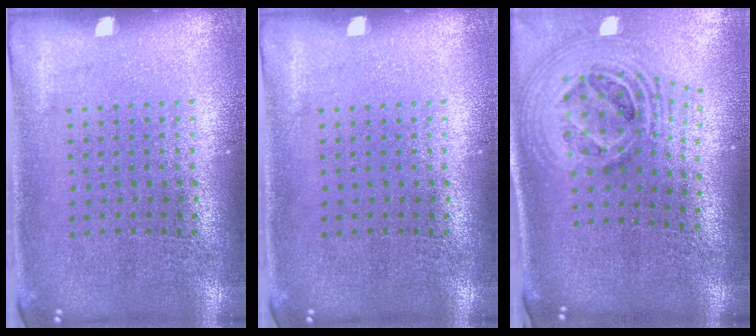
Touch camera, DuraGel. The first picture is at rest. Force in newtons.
{"total": 0.0}
{"total": 2.8, "press": 1.9, "slide": 2.1}